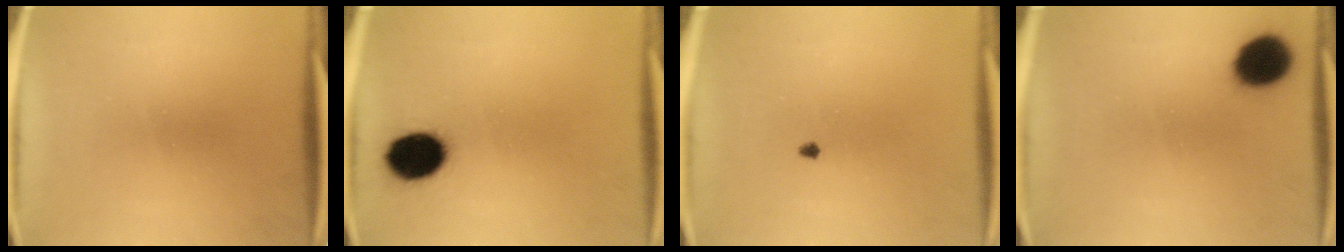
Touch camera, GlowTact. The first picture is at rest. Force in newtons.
{"total": 11.0}
{"total": 0.7}
{"total": 10.3}